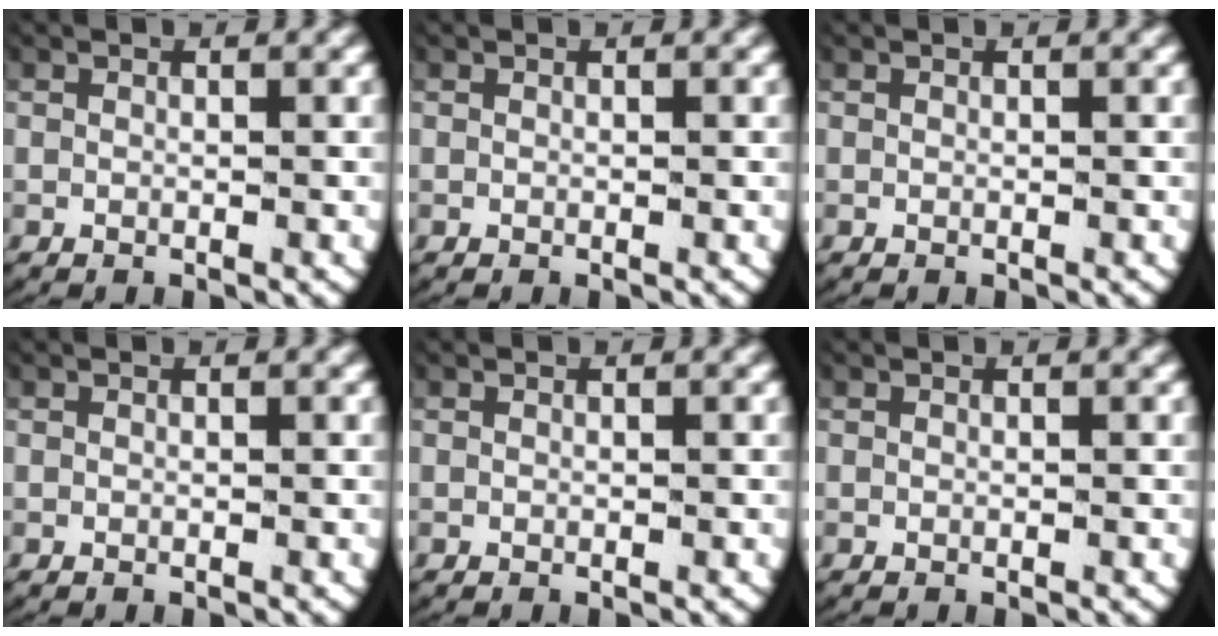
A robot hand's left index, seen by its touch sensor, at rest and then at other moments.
{"total": 0.0}
{"total": 0.0}
{"total": 0.0}
{"total": 0.0}
{"total": 0.0}